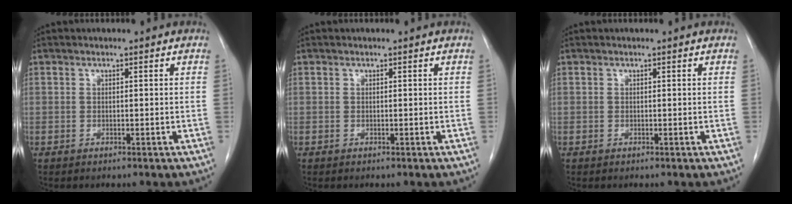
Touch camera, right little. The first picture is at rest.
{"total": 0.0}
{"total": 0.0}